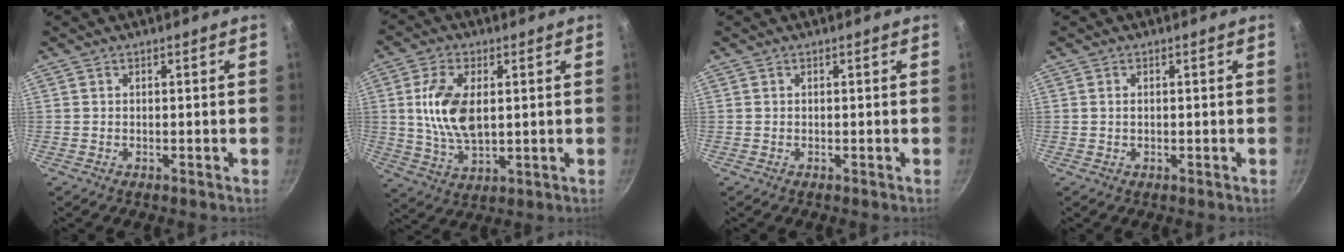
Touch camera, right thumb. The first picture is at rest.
{"total": 11.6, "force": [1.8, 6.3, 9.5], "torque": [-0.177, -0.006, 0.037]}
{"total": 0.0}
{"total": 0.9, "force": [0.1, 0.6, 0.6], "torque": [-0.009, 0.002, 0.002]}